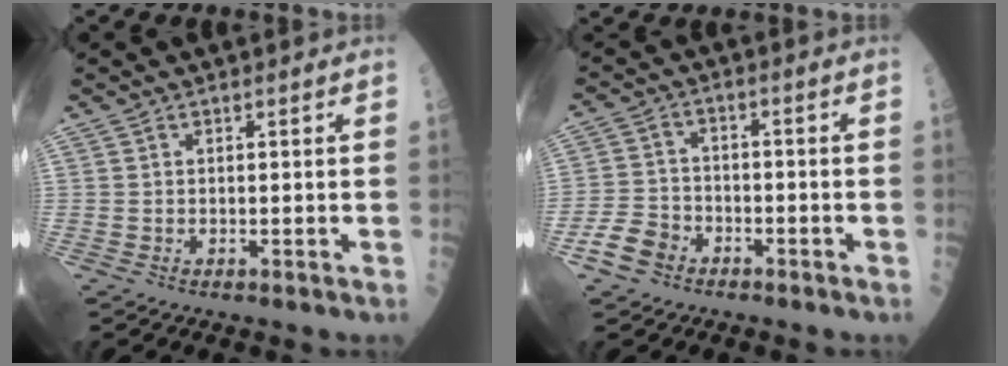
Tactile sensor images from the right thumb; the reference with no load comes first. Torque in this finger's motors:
{"motor_torque": [2.56, 2.45, 0.49, -0.30, 0.12]}